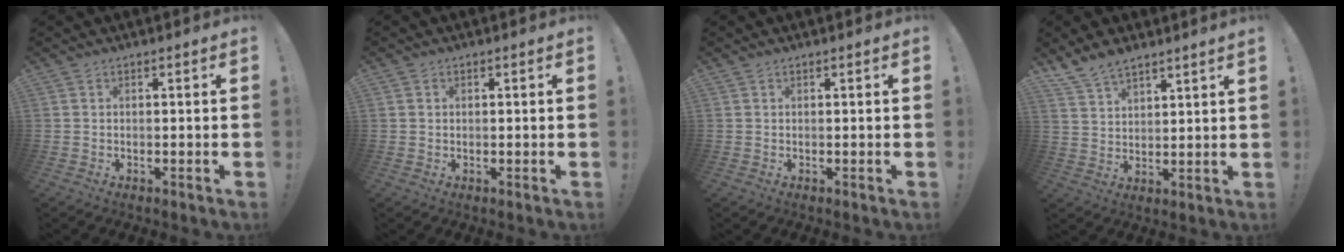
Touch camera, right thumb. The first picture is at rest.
{"total": 0.8, "force": [0.3, 0.8, -0.1], "torque": [0.004, 0.003, 0.005]}
{"total": 0.0}
{"total": 6.8, "force": [6.3, 1.7, 2.2], "torque": [-0.059, -0.033, 0.122]}